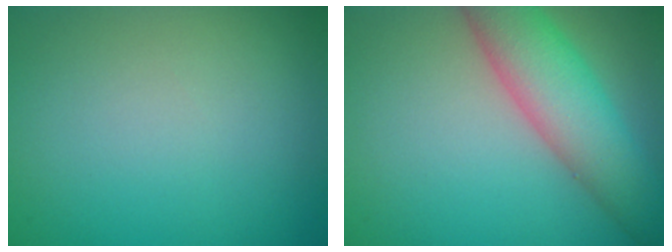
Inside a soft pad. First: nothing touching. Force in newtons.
{"total": 7.2, "press": 7.2, "slide": 0.4}